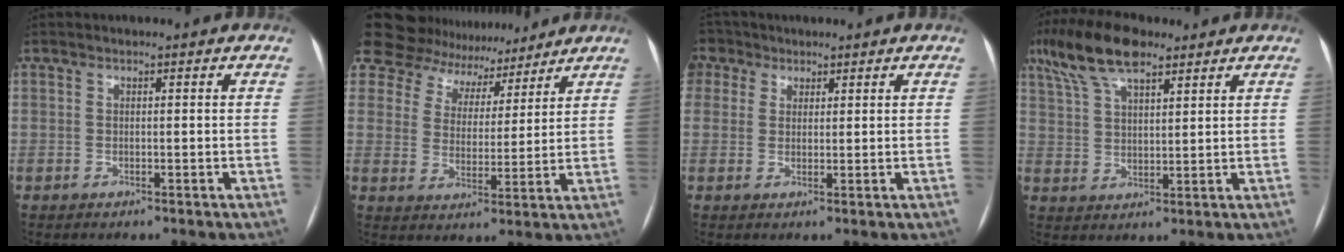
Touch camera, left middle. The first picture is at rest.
{"total": 15.7, "force": [14.1, 6.0, 3.3], "torque": [-0.070, 0.021, 0.209]}
{"total": 4.8, "force": [2.7, 3.9, 0.5], "torque": [-0.016, 0.020, 0.057]}
{"total": 11.3, "force": [7.8, 3.5, 7.4], "torque": [-0.152, 0.030, 0.147]}